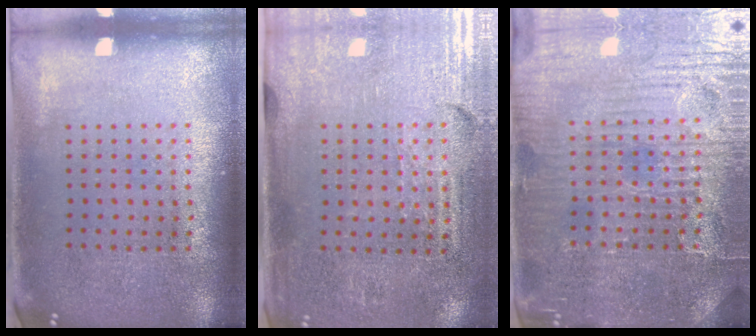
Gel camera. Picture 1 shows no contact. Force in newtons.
{"total": 3.4, "press": 3.1, "slide": 1.4}
{"total": 4.8, "press": 4.6, "slide": 1.3}